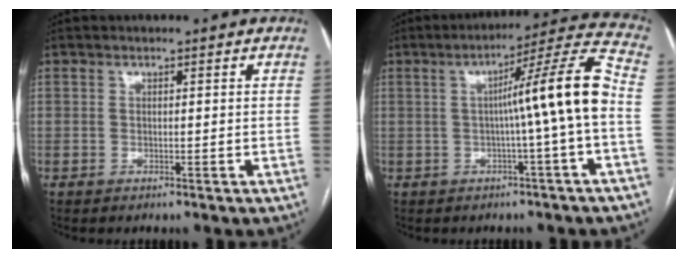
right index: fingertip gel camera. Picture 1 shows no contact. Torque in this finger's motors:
{"motor_torque": [1.11, -0.15, 0.43, 0.13]}